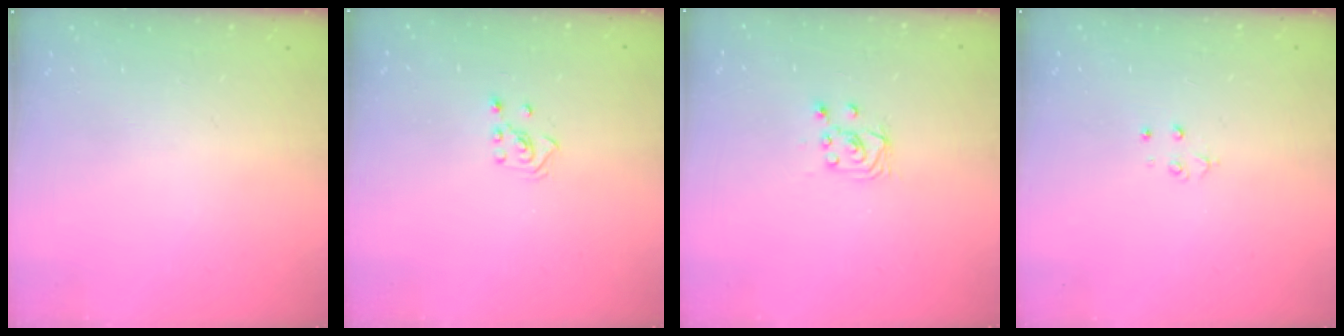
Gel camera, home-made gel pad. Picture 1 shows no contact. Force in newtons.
{"total": 2.6, "press": 2.5, "slide": 0.6}
{"total": 4.0, "press": 4.0, "slide": 0.4}
{"total": 2.8, "press": 2.8, "slide": 0.3}